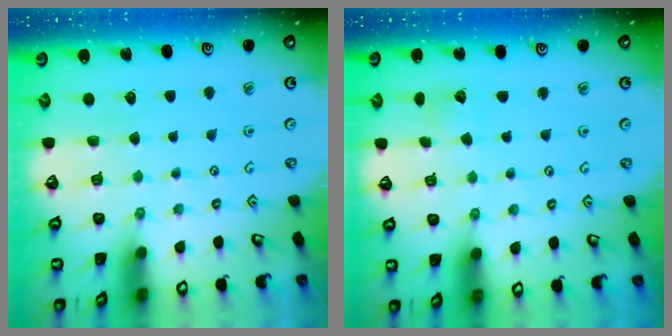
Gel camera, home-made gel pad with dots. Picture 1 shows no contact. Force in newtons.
{"total": 4.8, "press": 4.8, "slide": 0.3}